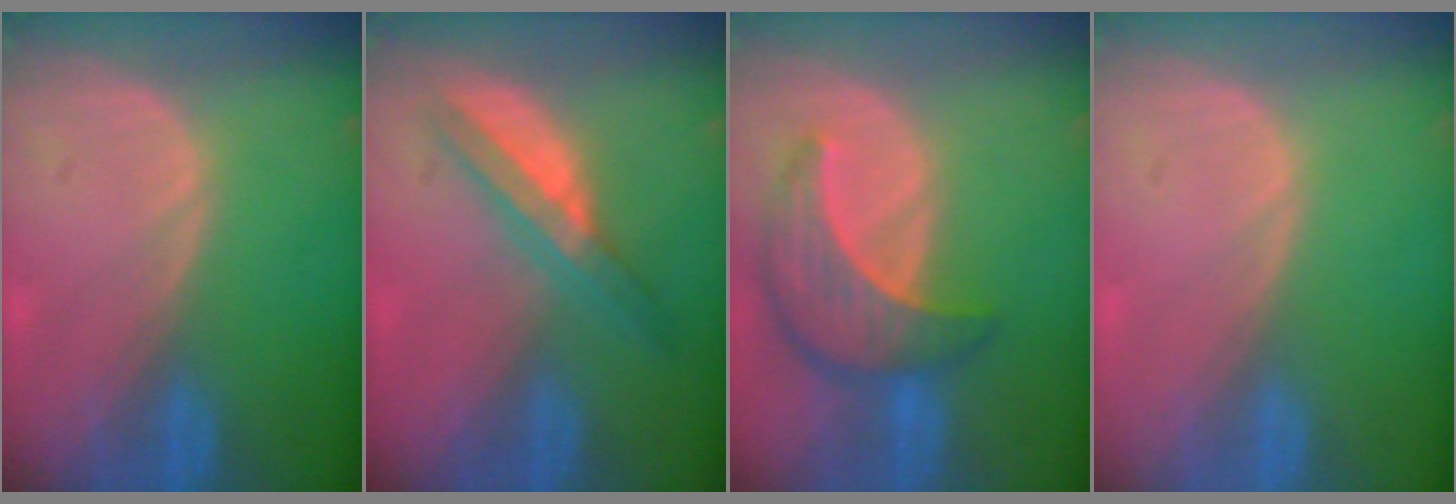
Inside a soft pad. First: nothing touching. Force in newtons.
{"total": 5.7, "press": 5.3, "slide": 2.1}
{"total": 8.7, "press": 7.9, "slide": 3.7}
{"total": 0.0}